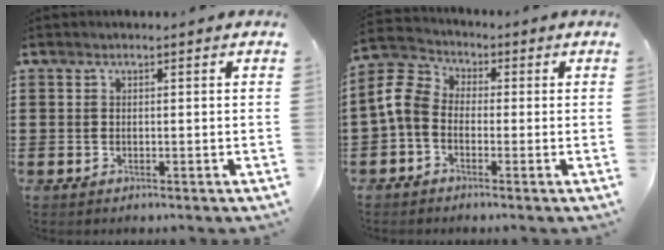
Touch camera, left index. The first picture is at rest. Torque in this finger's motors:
{"motor_torque": [1.10, 1.04, 0.51, 0.15]}